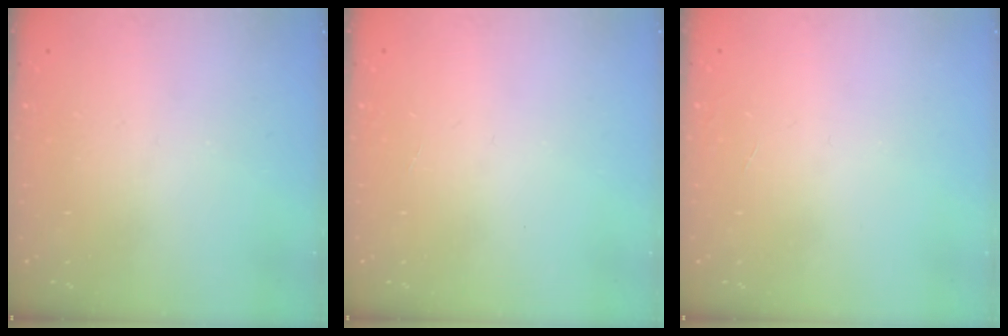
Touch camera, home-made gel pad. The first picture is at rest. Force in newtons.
{"total": 0.0}
{"total": 0.0}